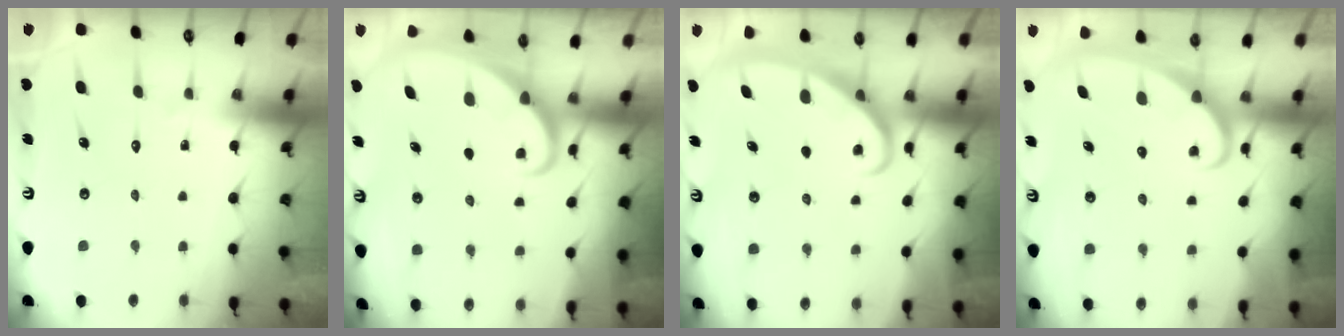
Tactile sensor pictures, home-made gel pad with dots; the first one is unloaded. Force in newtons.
{"total": 2.4, "press": 2.4, "slide": 0.2}
{"total": 2.8, "press": 2.8, "slide": 0.4}
{"total": 2.3, "press": 2.3, "slide": 0.3}